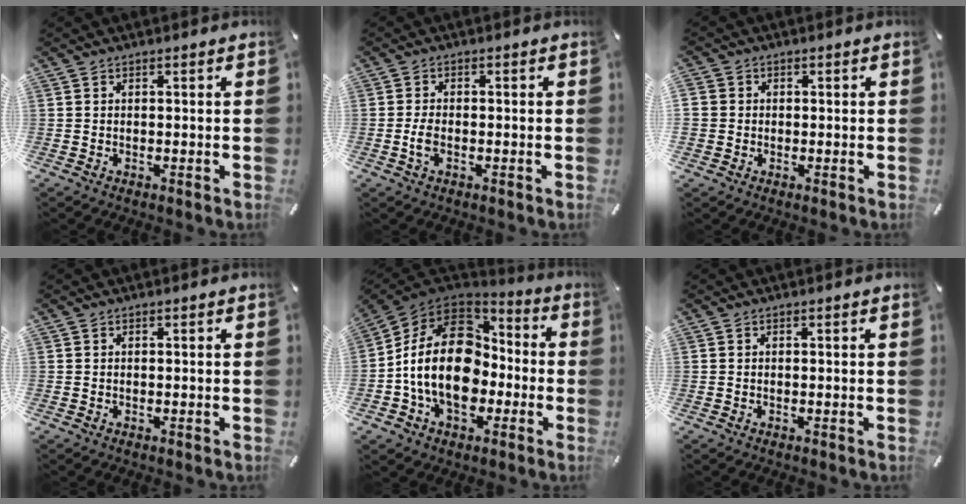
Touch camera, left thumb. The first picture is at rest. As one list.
[{"total": 2.9, "force": [-0.9, 1.4, 2.4], "torque": [-0.053, 0.002, -0.019]}, {"total": 3.2, "force": [0.0, 3.2, 0.2], "torque": [-0.006, 0.007, 0.001]}, {"total": 0.0}, {"total": 20.6, "force": [-1.8, 15.3, 13.6], "torque": [-0.262, 0.018, -0.026]}, {"total": 0.0}]